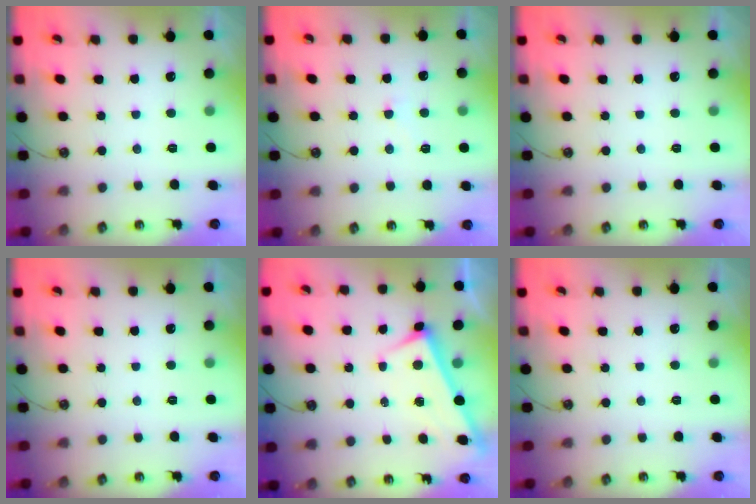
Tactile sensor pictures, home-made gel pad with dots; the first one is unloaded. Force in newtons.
{"total": 4.9, "press": 4.8, "slide": 1.0}
{"total": 0.0}
{"total": 0.0}
{"total": 3.4, "press": 3.4, "slide": 0.2}
{"total": 0.0}